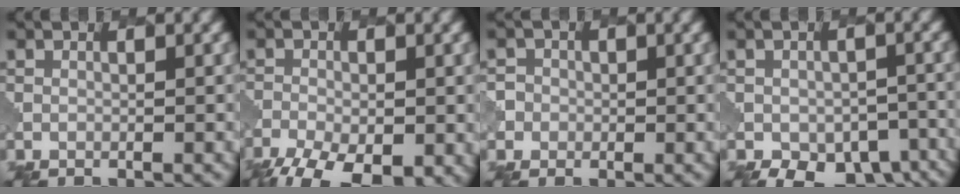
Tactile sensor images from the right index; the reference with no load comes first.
{"total": 8.7, "force": [-5.4, 3.9, 5.6], "torque": [-0.108, -0.031, -0.082]}
{"total": 2.5, "force": [-0.1, 2.5, -0.1], "torque": [0.019, 0.014, -0.029]}
{"total": 7.6, "force": [-4.1, 4.5, 4.4], "torque": [-0.068, -0.033, -0.048]}